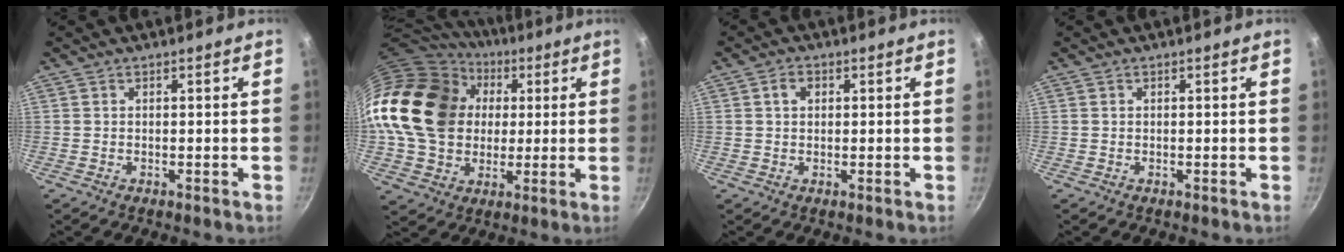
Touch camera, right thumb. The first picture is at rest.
{"total": 25.4, "force": [3.5, 20.3, 14.8], "torque": [-0.267, 0.036, 0.065]}
{"total": 2.4, "force": [0.6, 1.8, 1.4], "torque": [-0.017, 0.003, 0.008]}
{"total": 0.0}